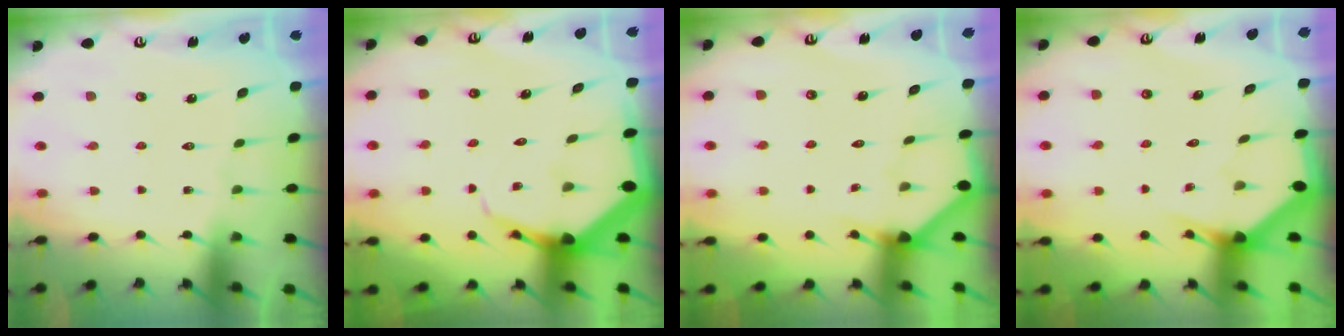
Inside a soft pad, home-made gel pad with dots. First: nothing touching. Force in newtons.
{"total": 7.4, "press": 7.4, "slide": 0.8}
{"total": 3.0, "press": 3.0, "slide": 0.2}
{"total": 2.9, "press": 2.9, "slide": 0.0}